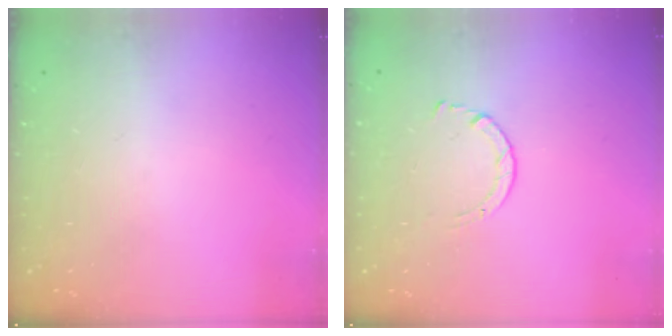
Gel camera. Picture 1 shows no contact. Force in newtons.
{"total": 1.7, "press": 1.7, "slide": 0.2}